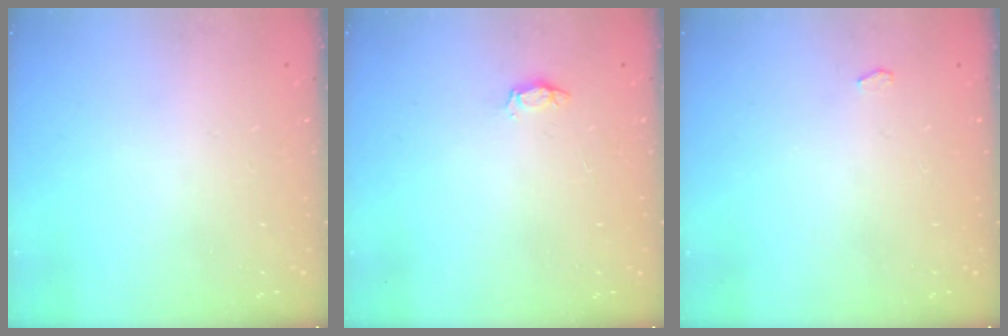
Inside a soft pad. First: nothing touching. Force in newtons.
{"total": 3.0, "press": 3.0, "slide": 0.4}
{"total": 3.6, "press": 3.3, "slide": 1.5}